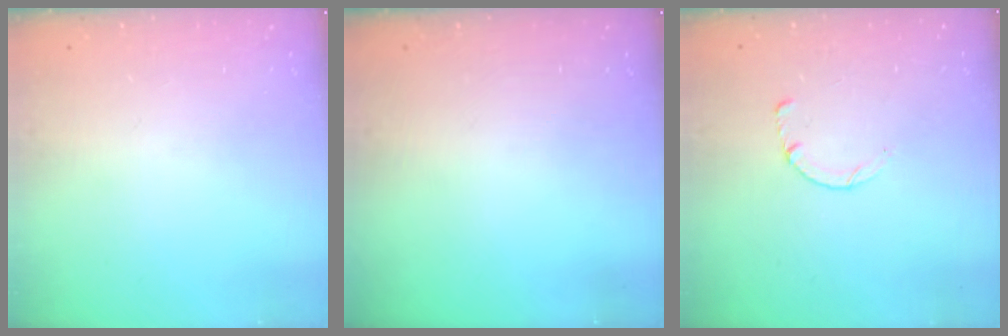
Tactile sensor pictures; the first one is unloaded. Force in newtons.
{"total": 0.0}
{"total": 2.6, "press": 2.5, "slide": 0.3}